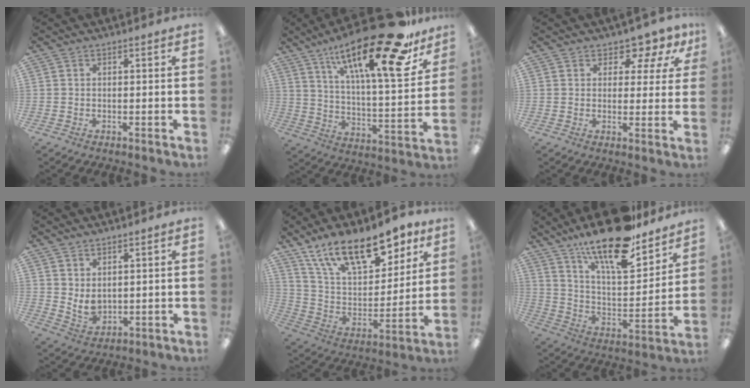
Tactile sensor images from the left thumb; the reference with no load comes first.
{"total": 26.6, "force": [17.6, 6.6, 18.8], "torque": [-0.301, -0.107, 0.282]}
{"total": 5.5, "force": [3.9, 3.2, 2.1], "torque": [-0.029, -0.021, 0.067]}
{"total": 4.4, "force": [2.7, 2.6, 2.4], "torque": [-0.040, -0.025, 0.049]}
{"total": 19.1, "force": [13.4, 8.4, 10.7], "torque": [-0.183, -0.069, 0.237]}
{"total": 20.9, "force": [16.0, 6.3, 11.9], "torque": [-0.203, -0.106, 0.270]}